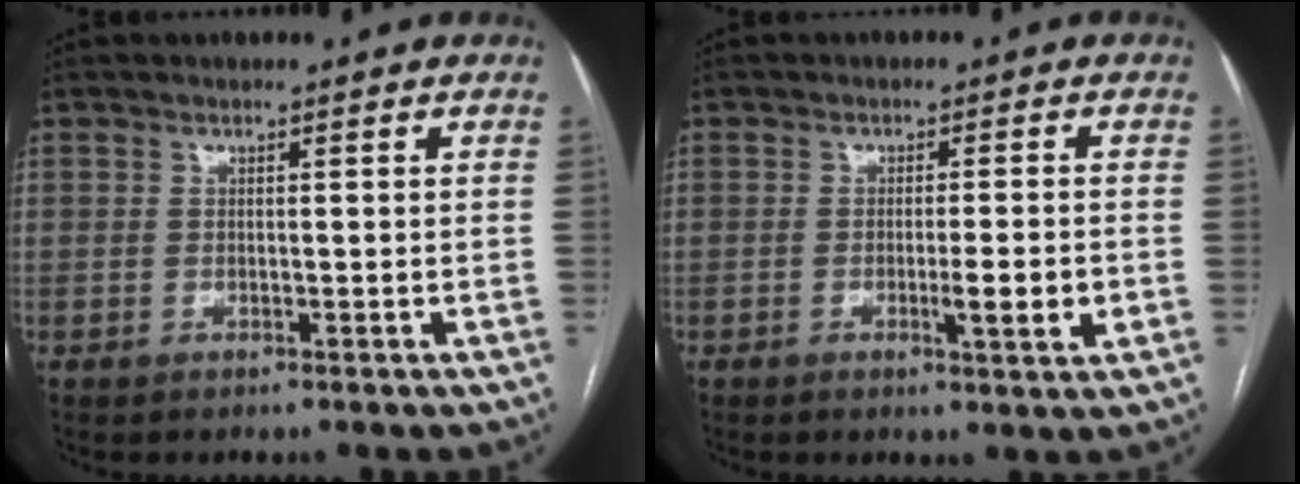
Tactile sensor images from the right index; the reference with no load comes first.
{"total": 4.7, "force": [-1.3, 0.0, 4.5], "torque": [-0.069, -0.007, -0.017]}